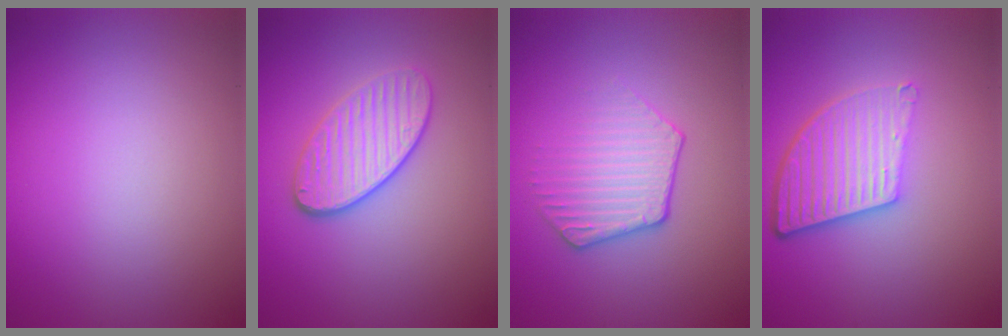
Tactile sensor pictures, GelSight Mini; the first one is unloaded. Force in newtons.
{"total": 3.7, "press": 3.2, "slide": 1.7}
{"total": 2.7, "press": 2.2, "slide": 1.6}
{"total": 5.6, "press": 3.9, "slide": 4.0}